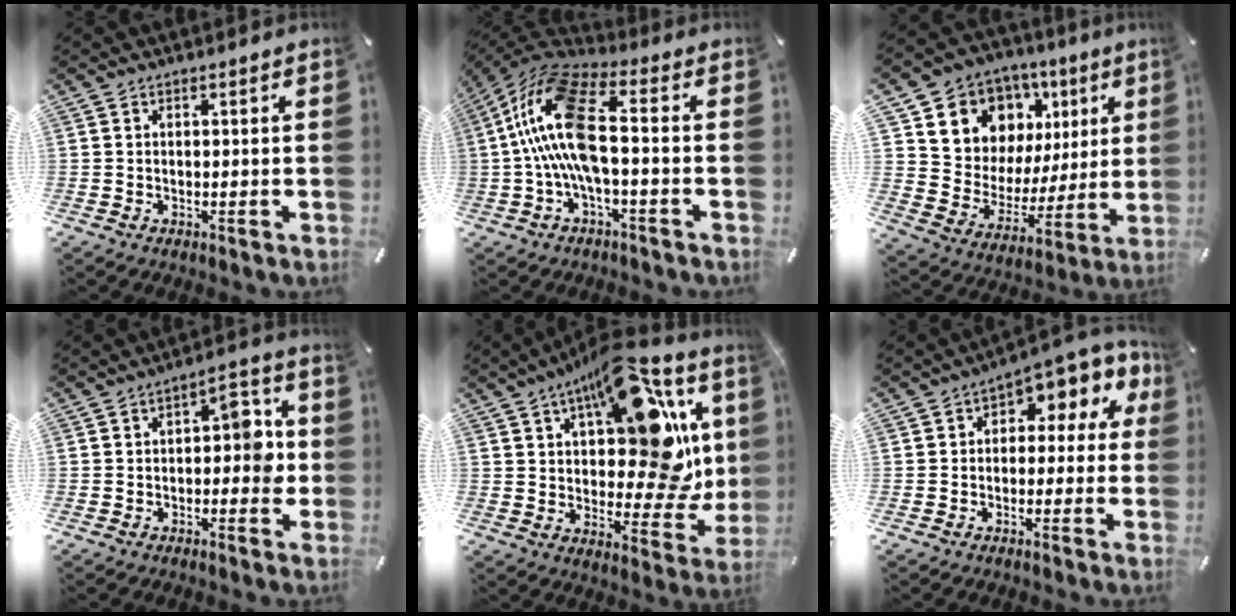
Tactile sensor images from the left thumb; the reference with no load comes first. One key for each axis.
{"total": 15.8, "fx": -0.9, "fy": 6.2, "fz": 14.6, "tx": -0.308, "ty": -0.001, "tz": -0.020}
{"total": 11.5, "fx": 5.9, "fy": 9.7, "fz": 1.4, "tx": -0.033, "ty": -0.067, "tz": 0.119}
{"total": 7.6, "fx": -0.8, "fy": 4.4, "fz": 6.1, "tx": -0.072, "ty": 0.008, "tz": -0.024}
{"total": 23.8, "fx": 8.8, "fy": 12.0, "fz": 18.5, "tx": -0.272, "ty": -0.060, "tz": 0.141}
{"total": 5.7, "fx": 2.3, "fy": 3.5, "fz": 3.8, "tx": -0.053, "ty": -0.024, "tz": 0.035}